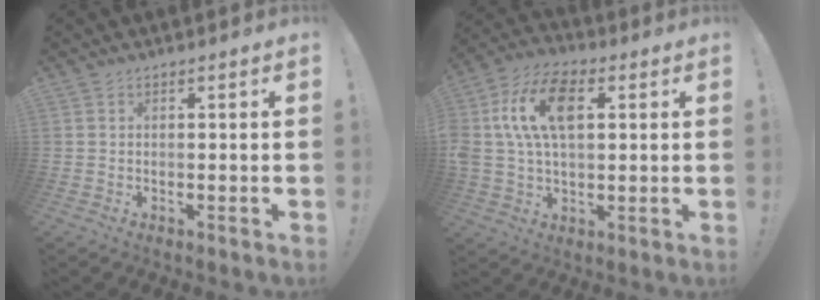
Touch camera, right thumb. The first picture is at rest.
{"total": 15.4, "force": [4.0, 9.2, 11.7], "torque": [-0.220, 0.009, 0.074]}